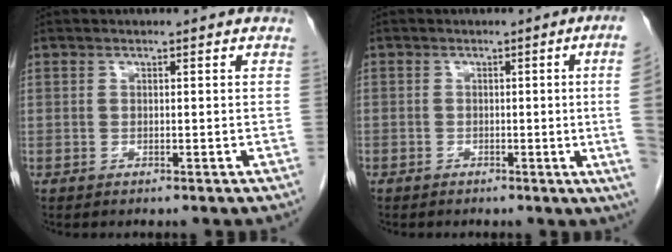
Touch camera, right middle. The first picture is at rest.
{"total": 7.4, "force": [-0.7, -2.3, 7.1], "torque": [-0.063, -0.011, -0.011]}